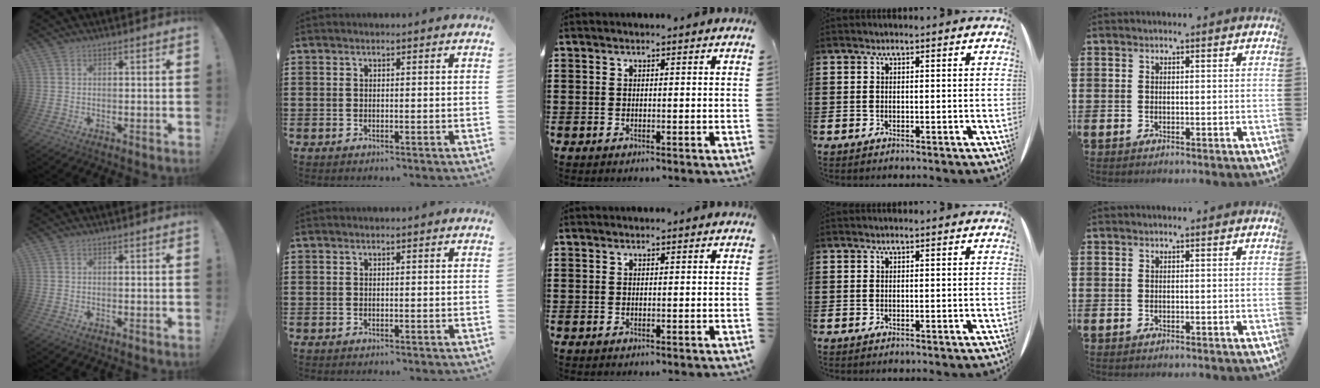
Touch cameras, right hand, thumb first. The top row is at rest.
{}